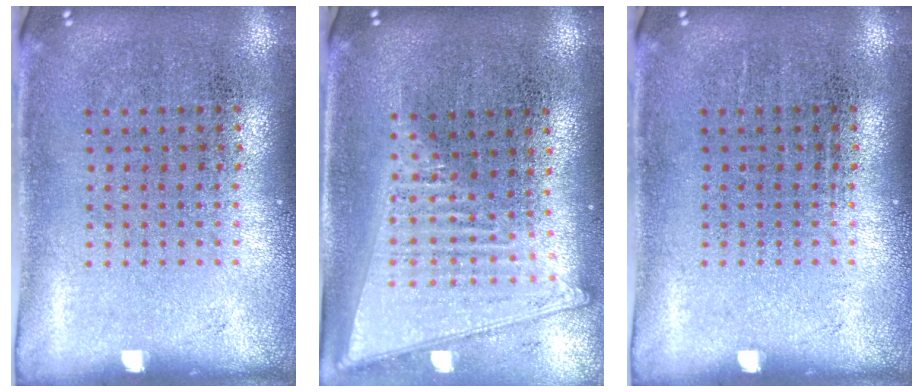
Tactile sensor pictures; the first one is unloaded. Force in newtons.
{"total": 2.0, "press": 1.7, "slide": 1.0}
{"total": 0.0}